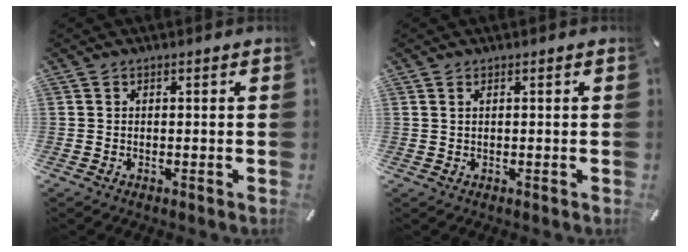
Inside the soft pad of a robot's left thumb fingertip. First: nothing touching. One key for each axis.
{"total": 0.7, "fx": 0.4, "fy": 0.1, "fz": 0.6, "tx": -0.012, "ty": 0.000, "tz": 0.006}